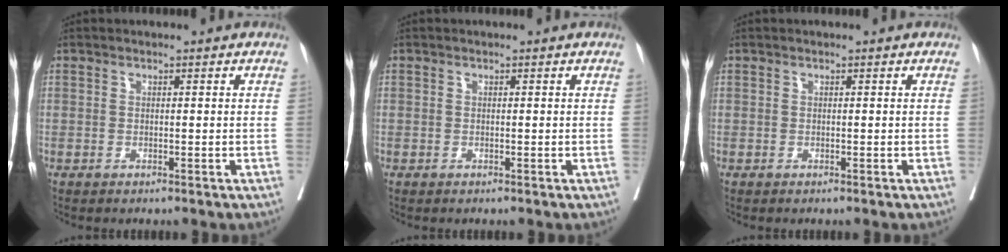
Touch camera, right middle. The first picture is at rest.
{"total": 0.0}
{"total": 0.0}